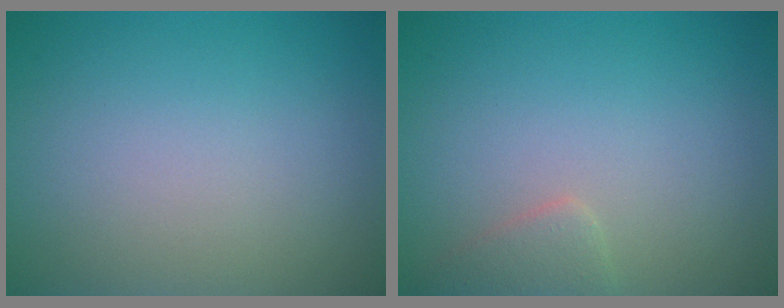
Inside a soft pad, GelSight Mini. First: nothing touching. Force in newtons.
{"total": 1.6, "press": 1.6, "slide": 0.0}